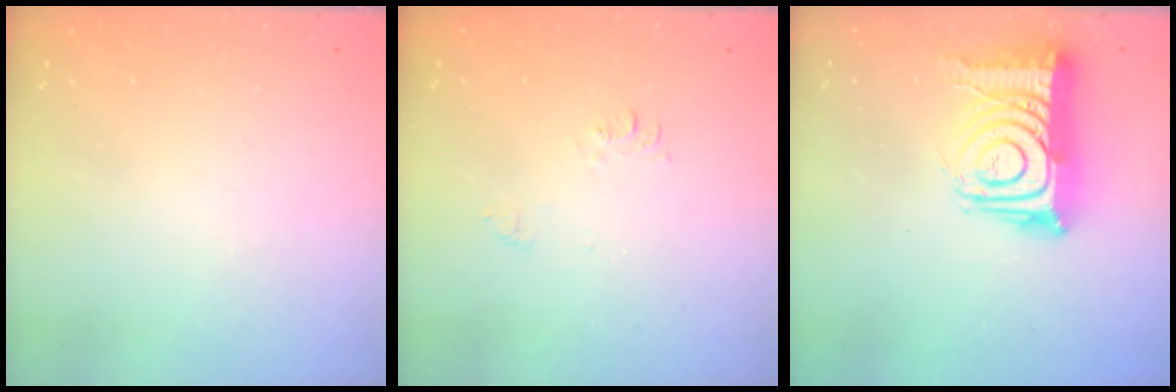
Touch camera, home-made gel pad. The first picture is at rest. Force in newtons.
{"total": 6.9, "press": 6.9, "slide": 0.7}
{"total": 17.8, "press": 17.8, "slide": 1.3}